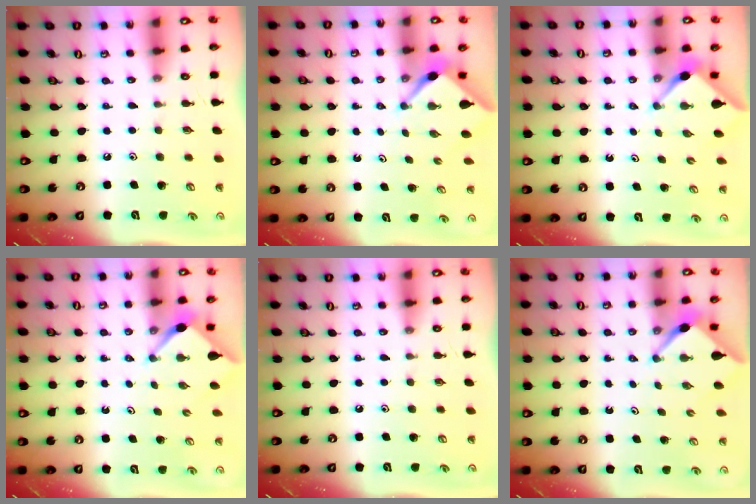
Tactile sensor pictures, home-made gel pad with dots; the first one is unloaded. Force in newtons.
{"total": 2.4, "press": 2.4, "slide": 0.4}
{"total": 2.9, "press": 2.9, "slide": 0.4}
{"total": 2.6, "press": 2.5, "slide": 0.3}
{"total": 0.0}
{"total": 2.4, "press": 2.4, "slide": 0.3}